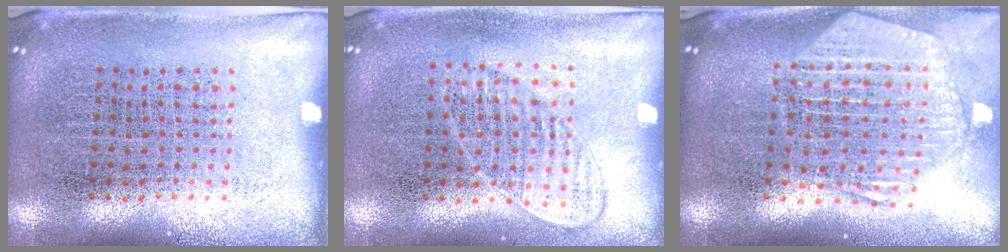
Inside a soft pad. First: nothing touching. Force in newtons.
{"total": 1.0, "press": 1.0, "slide": 0.3}
{"total": 2.6, "press": 2.1, "slide": 1.5}